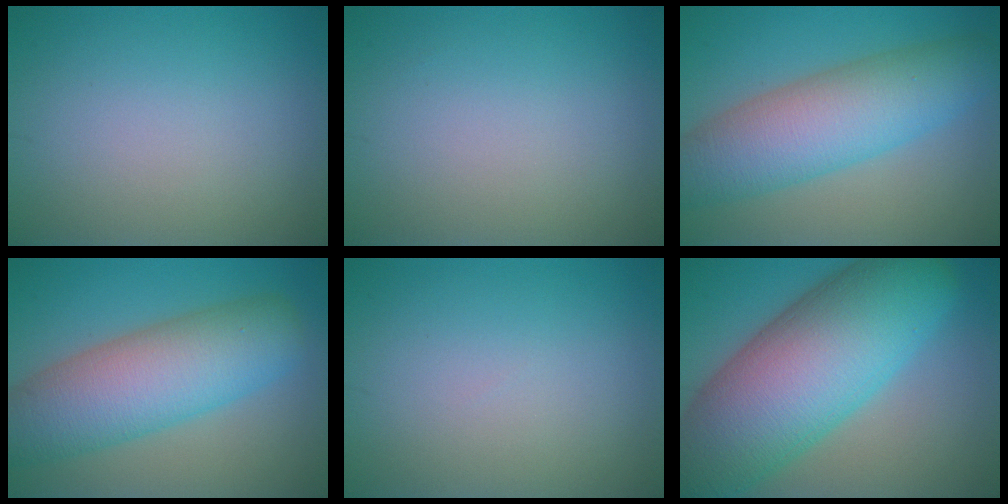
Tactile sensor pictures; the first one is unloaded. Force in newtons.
{"total": 0.0}
{"total": 8.7, "press": 8.7, "slide": 0.2}
{"total": 9.5, "press": 9.5, "slide": 0.3}
{"total": 0.0}
{"total": 16.0, "press": 16.0, "slide": 0.6}